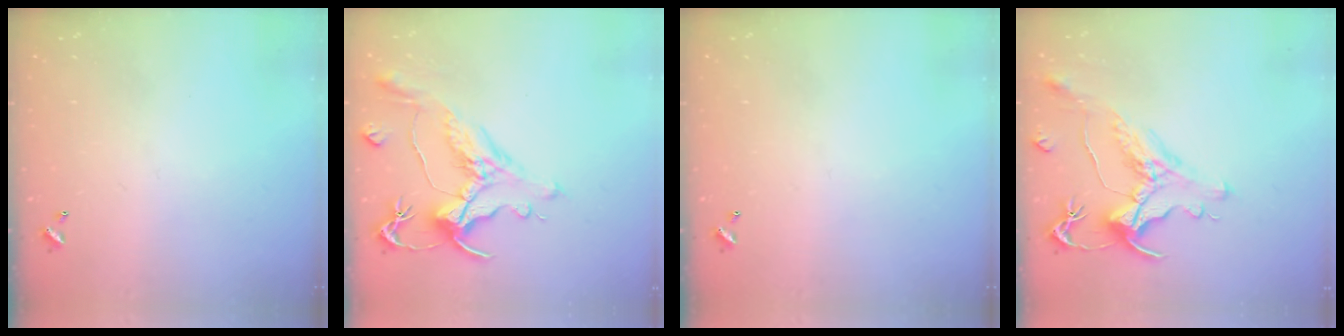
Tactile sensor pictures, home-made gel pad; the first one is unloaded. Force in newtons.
{"total": 1.5, "press": 0.4, "slide": 1.5}
{"total": 0.0}
{"total": 1.5, "press": 0.7, "slide": 1.3}